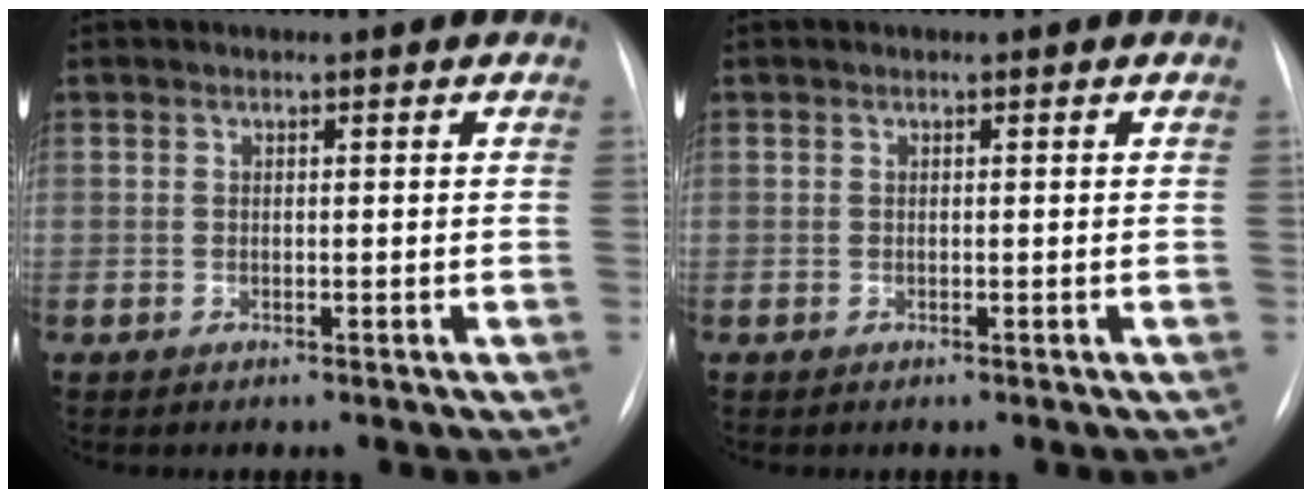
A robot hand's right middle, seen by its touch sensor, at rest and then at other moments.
{"total": 0.0}